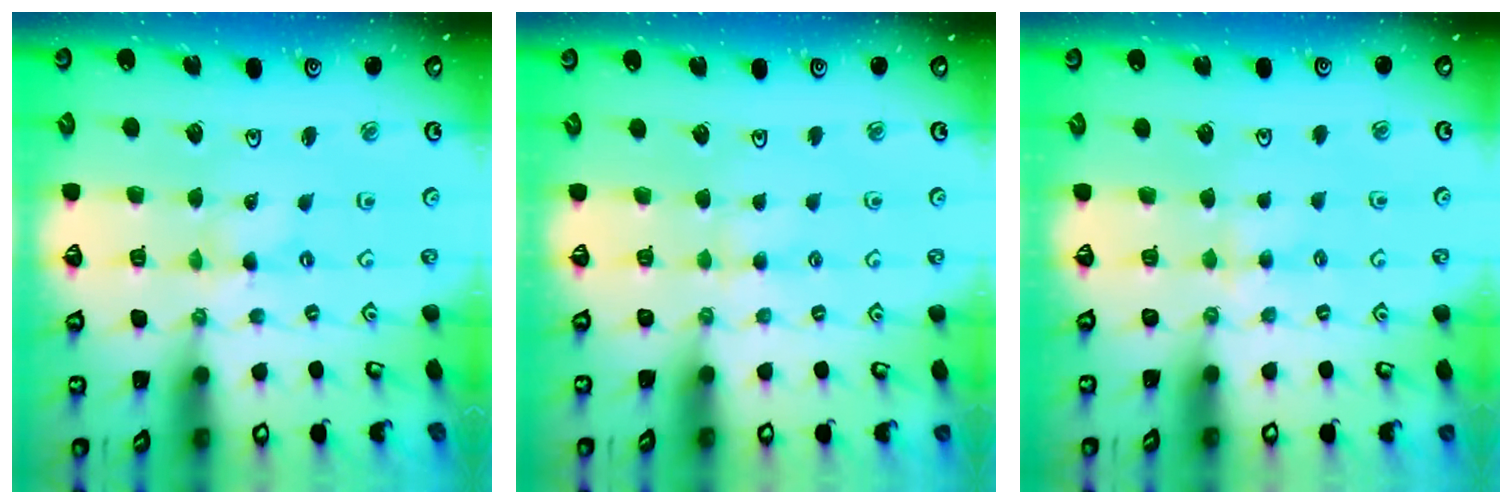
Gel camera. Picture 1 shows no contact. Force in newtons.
{"total": 2.3, "press": 2.3, "slide": 0.4}
{"total": 2.7, "press": 2.6, "slide": 0.4}